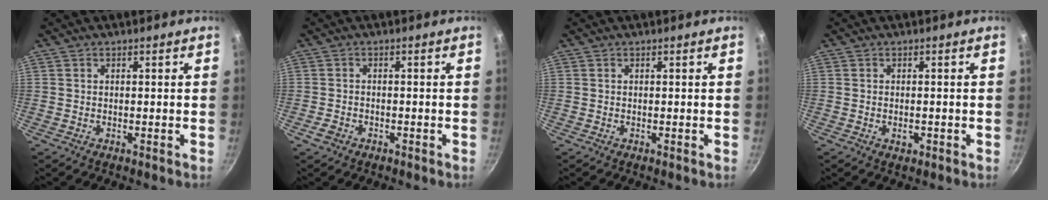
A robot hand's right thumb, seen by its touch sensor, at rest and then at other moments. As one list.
[{"total": 2.3, "force": [-1.3, 1.6, 1.0], "torque": [-0.021, 0.015, -0.024]}, {"total": 0.0}, {"total": 1.7, "force": [-0.6, 1.1, 1.2], "torque": [-0.018, 0.001, -0.009]}]